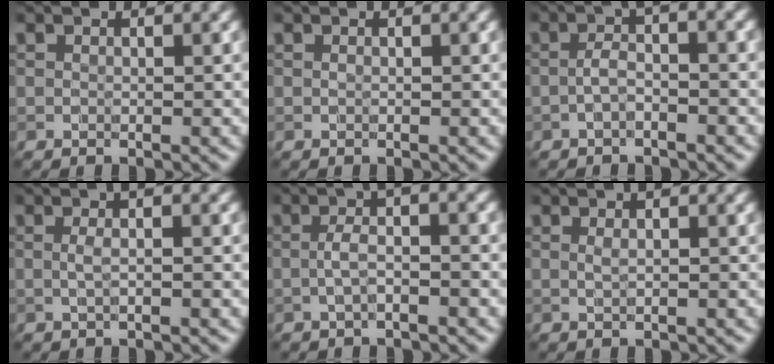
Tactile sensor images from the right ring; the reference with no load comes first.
{"total": 0.0}
{"total": 2.0, "force": [-0.6, 0.4, 1.9], "torque": [-0.036, 0.010, -0.017]}
{"total": 1.6, "force": [0.4, 0.2, 1.5], "torque": [-0.029, 0.005, 0.003]}
{"total": 2.7, "force": [-0.3, 0.5, 2.7], "torque": [-0.050, 0.011, -0.010]}
{"total": 1.2, "force": [0.6, 0.3, 1.0], "torque": [-0.016, 0.001, 0.006]}